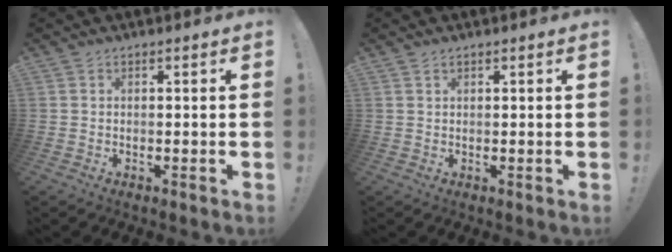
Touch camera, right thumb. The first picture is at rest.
{"total": 0.9, "force": [0.7, 0.4, 0.4], "torque": [-0.007, -0.001, 0.013]}